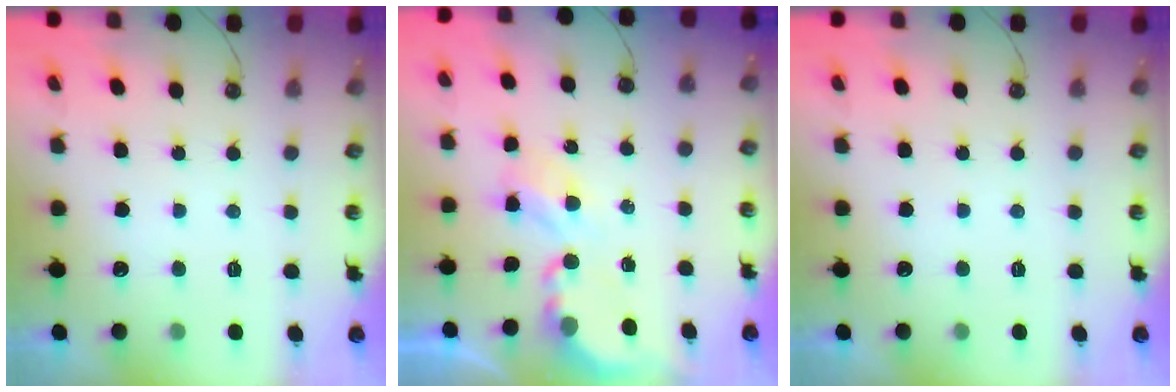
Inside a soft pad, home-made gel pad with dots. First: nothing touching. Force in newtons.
{"total": 4.0, "press": 4.0, "slide": 0.1}
{"total": 0.0}